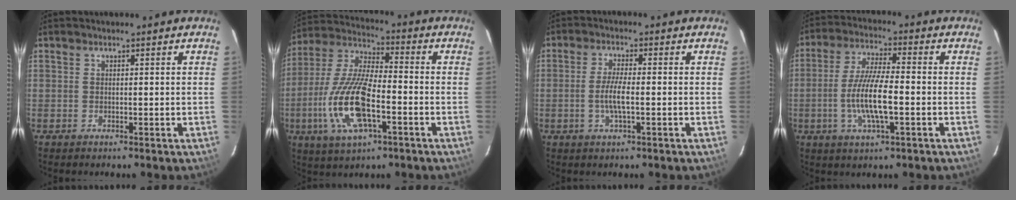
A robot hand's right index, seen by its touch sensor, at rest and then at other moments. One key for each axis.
{"total": 16.8, "fx": -5.5, "fy": 5.9, "fz": 14.7, "tx": -0.314, "ty": -0.009, "tz": -0.107}
{"total": 4.7, "fx": -1.2, "fy": 0.7, "fz": 4.5, "tx": -0.089, "ty": 0.000, "tz": -0.025}
{"total": 10.2, "fx": -2.6, "fy": 2.0, "fz": 9.7, "tx": -0.193, "ty": -0.001, "tz": -0.052}